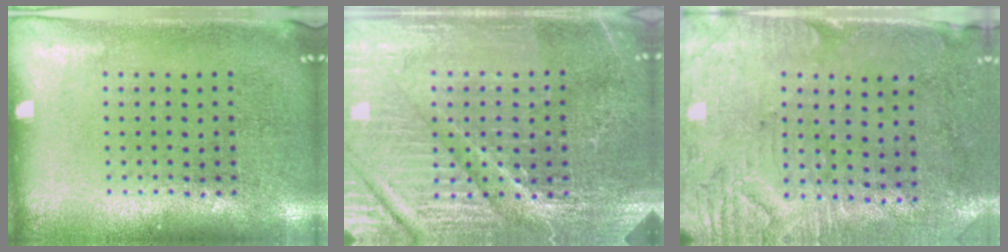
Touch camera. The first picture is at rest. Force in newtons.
{"total": 4.9, "press": 4.6, "slide": 1.5}
{"total": 3.0, "press": 2.5, "slide": 1.7}